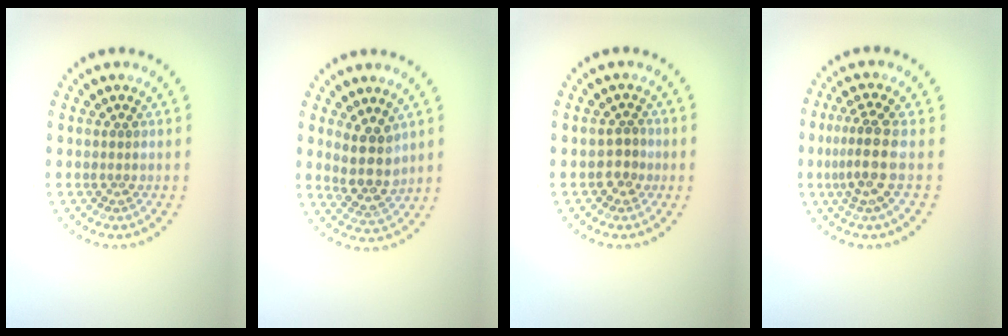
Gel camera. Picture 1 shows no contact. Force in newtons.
{"total": 3.6, "press": 3.2, "slide": 1.7}
{"total": 1.8, "press": 1.7, "slide": 0.8}
{"total": 3.3, "press": 2.5, "slide": 2.2}